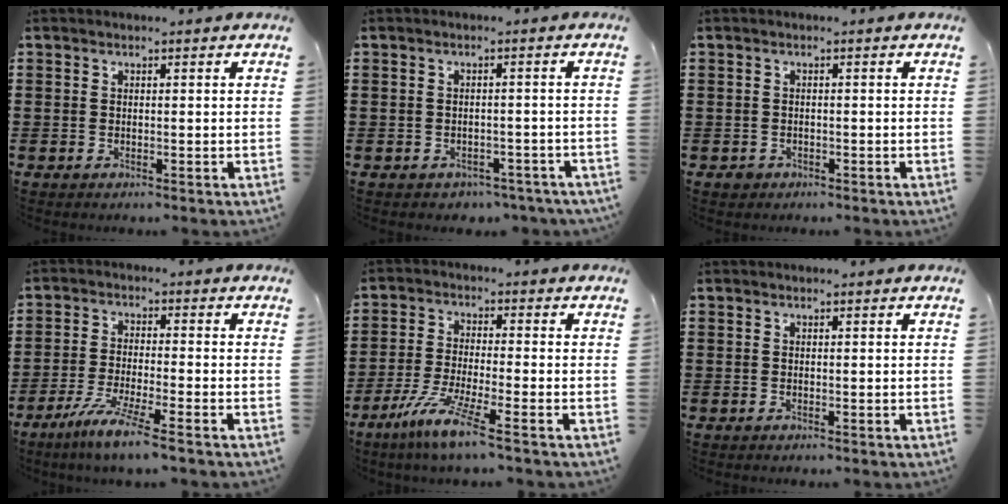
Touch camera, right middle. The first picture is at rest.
{"total": 1.6, "force": [-1.5, 0.6, -0.1], "torque": [-0.005, 0.001, -0.033]}
{"total": 0.9, "force": [-0.6, 0.6, 0.1], "torque": [-0.004, 0.003, -0.014]}
{"total": 5.9, "force": [-4.6, -0.2, 3.8], "torque": [-0.080, -0.017, -0.085]}
{"total": 7.3, "force": [-4.9, 0.1, 5.5], "torque": [-0.114, -0.017, -0.093]}
{"total": 0.0}